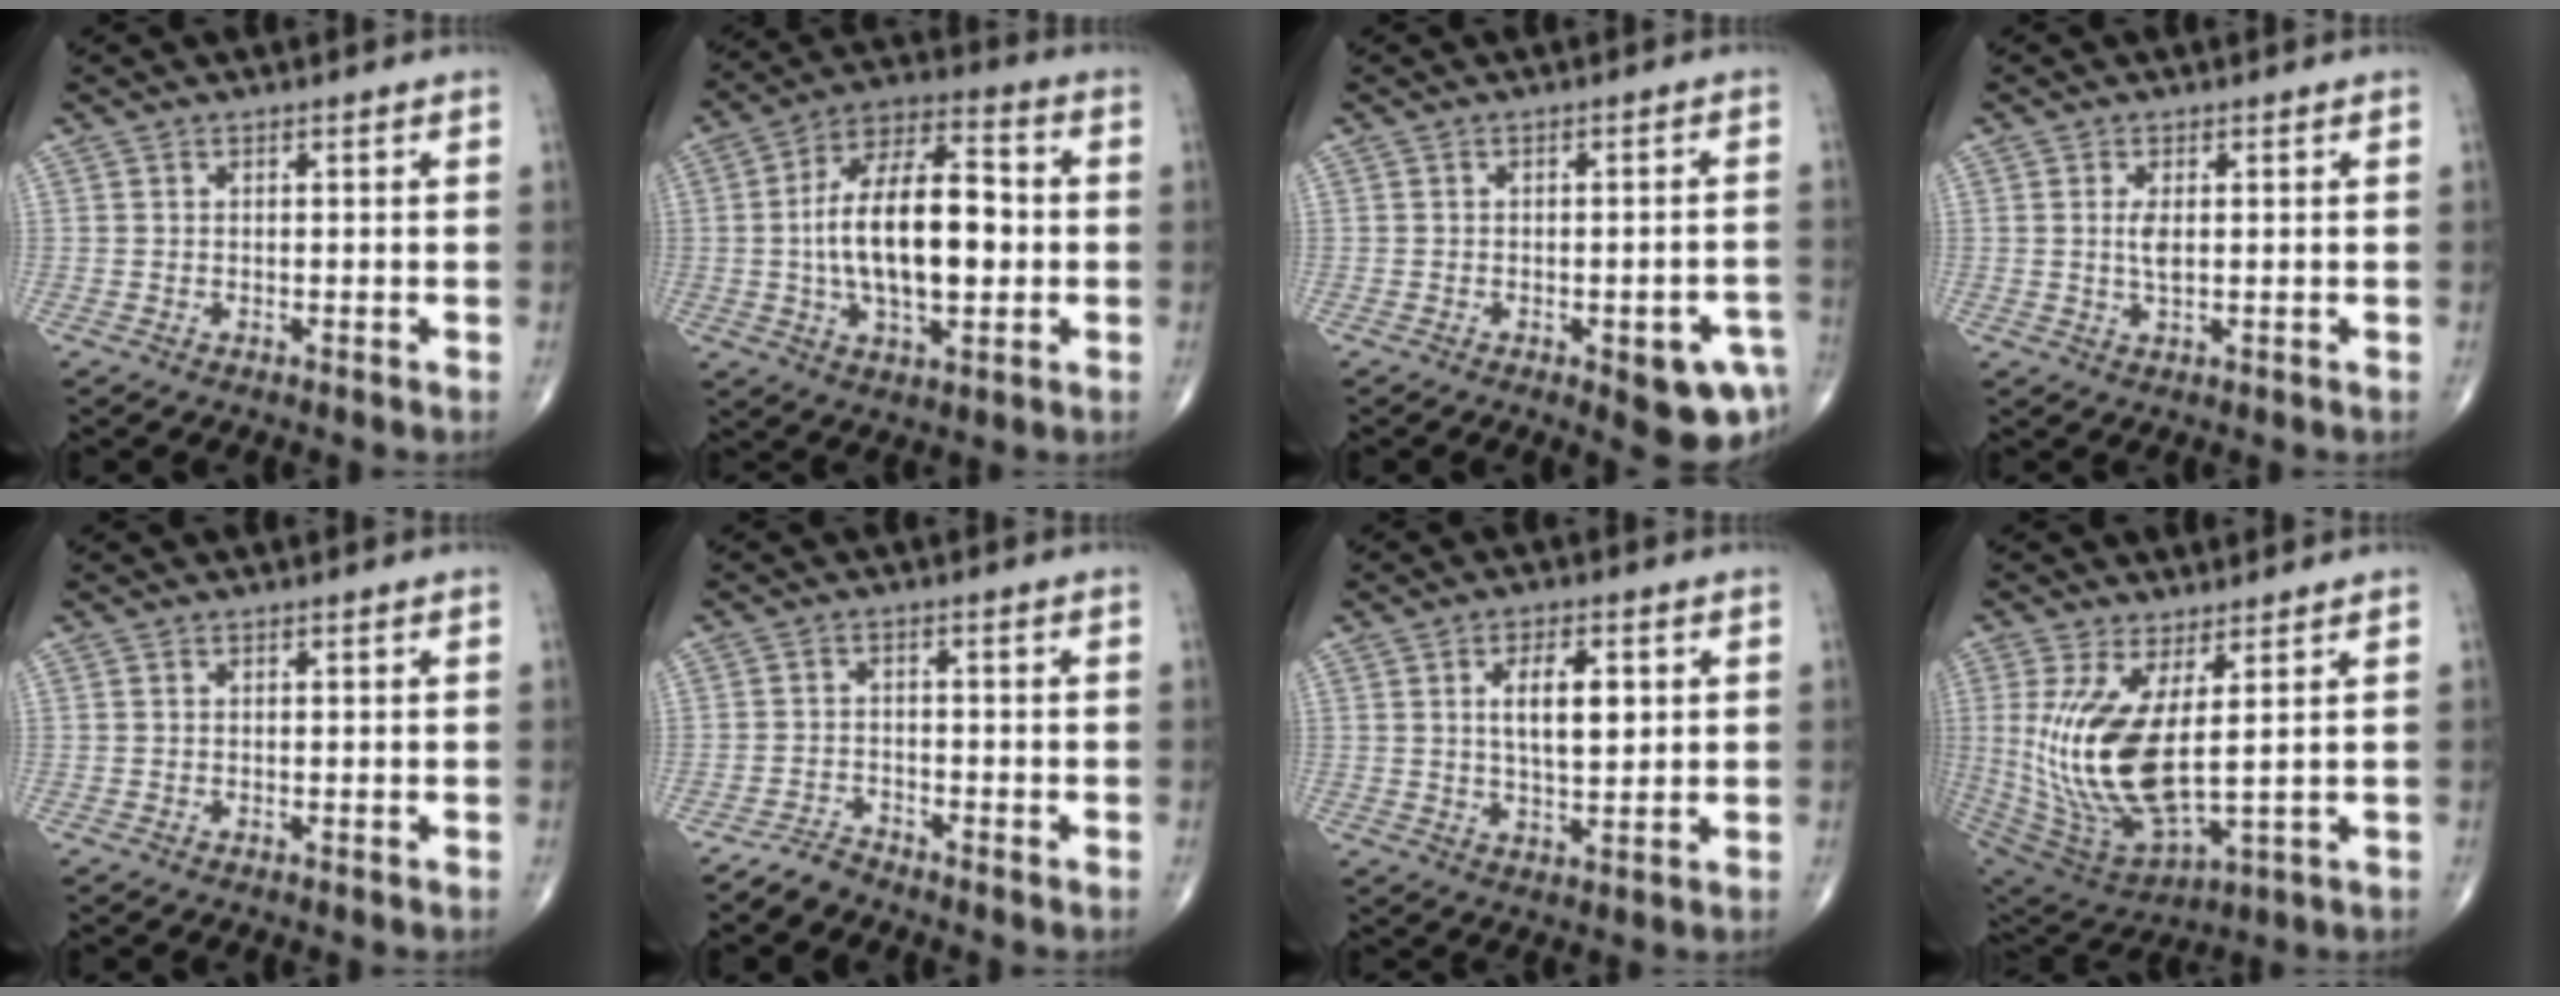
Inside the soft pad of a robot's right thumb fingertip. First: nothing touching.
{"total": 18.5, "force": [-0.6, 8.8, 16.3], "torque": [-0.272, 0.025, -0.013]}
{"total": 8.4, "force": [-3.5, 3.0, 7.0], "torque": [-0.064, 0.016, -0.035]}
{"total": 2.7, "force": [0.4, 1.0, 2.5], "torque": [-0.049, -0.006, 0.008]}
{"total": 0.0}
{"total": 2.7, "force": [-2.6, 0.6, 0.0], "torque": [0.005, 0.002, -0.053]}
{"total": 8.2, "force": [1.8, 3.6, 7.1], "torque": [-0.108, -0.009, 0.032]}
{"total": 16.9, "force": [2.4, 6.3, 15.4], "torque": [-0.333, -0.039, 0.067]}